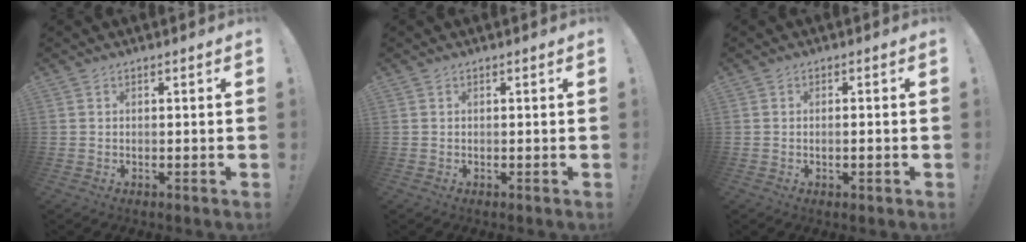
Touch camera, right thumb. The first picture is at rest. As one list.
[{"total": 0.0}, {"total": 1.3, "force": [-0.6, 0.2, 1.2], "torque": [-0.021, 0.002, -0.010]}]